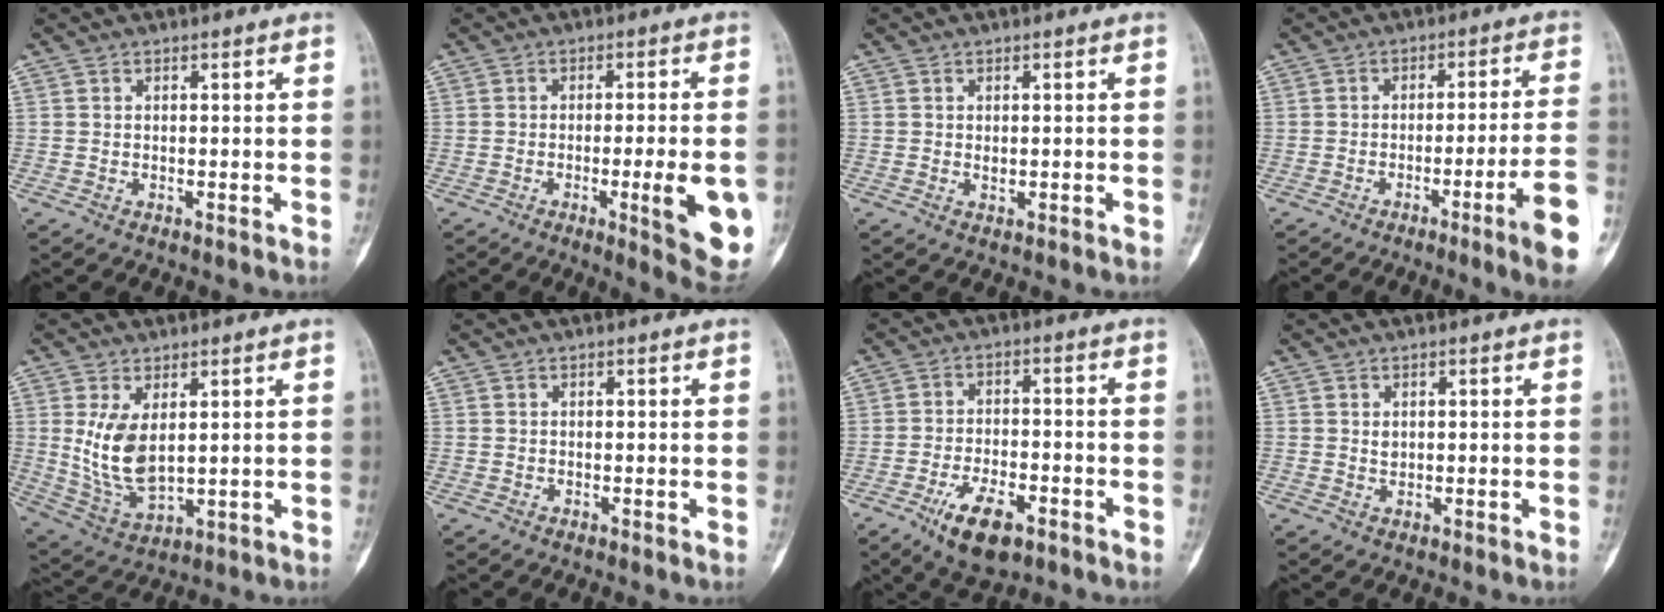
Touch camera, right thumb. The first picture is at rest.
{"total": 11.7, "force": [-3.2, 2.2, 11.1], "torque": [-0.136, -0.009, -0.038]}
{"total": 1.0, "force": [0.0, 0.6, 0.8], "torque": [-0.012, -0.001, 0.002]}
{"total": 11.6, "force": [-5.0, -0.4, 10.4], "torque": [-0.146, 0.015, -0.071]}
{"total": 9.9, "force": [2.0, 5.1, 8.2], "torque": [-0.152, -0.019, 0.058]}
{"total": 0.0}
{"total": 9.6, "force": [-5.3, 4.2, 6.9], "torque": [-0.119, 0.017, -0.084]}
{"total": 1.0, "force": [0.4, 0.8, 0.6], "torque": [-0.005, -0.002, 0.009]}